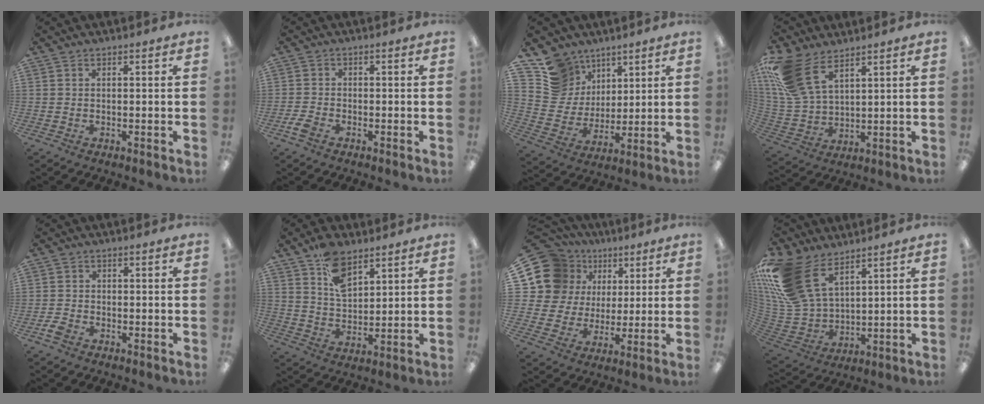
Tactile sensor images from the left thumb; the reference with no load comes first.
{"total": 2.9, "force": [-1.9, 1.6, 1.6], "torque": [-0.036, 0.004, -0.037]}
{"total": 12.6, "force": [8.4, 9.2, 1.7], "torque": [-0.060, -0.056, 0.171]}
{"total": 15.1, "force": [8.9, 7.9, 9.2], "torque": [-0.221, -0.025, 0.169]}
{"total": 2.7, "force": [-1.6, 1.7, 1.3], "torque": [-0.034, 0.002, -0.032]}
{"total": 9.5, "force": [6.0, 5.2, 5.2], "torque": [-0.087, -0.022, 0.108]}
{"total": 16.1, "force": [6.5, 13.7, 5.3], "torque": [-0.120, -0.025, 0.138]}
{"total": 20.9, "force": [11.2, 12.3, 12.7], "torque": [-0.309, -0.052, 0.209]}